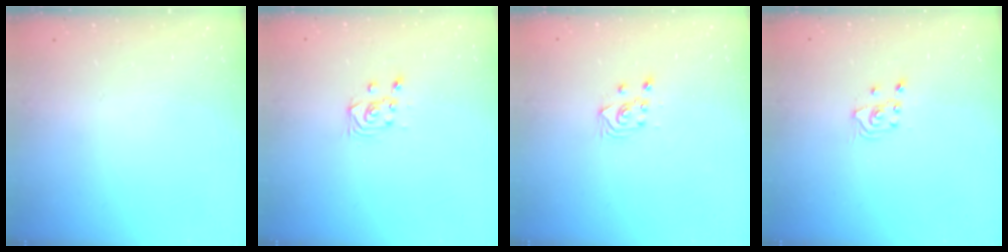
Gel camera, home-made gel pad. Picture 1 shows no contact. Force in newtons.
{"total": 3.6, "press": 3.6, "slide": 0.3}
{"total": 2.6, "press": 2.6, "slide": 0.3}
{"total": 2.5, "press": 2.4, "slide": 0.9}